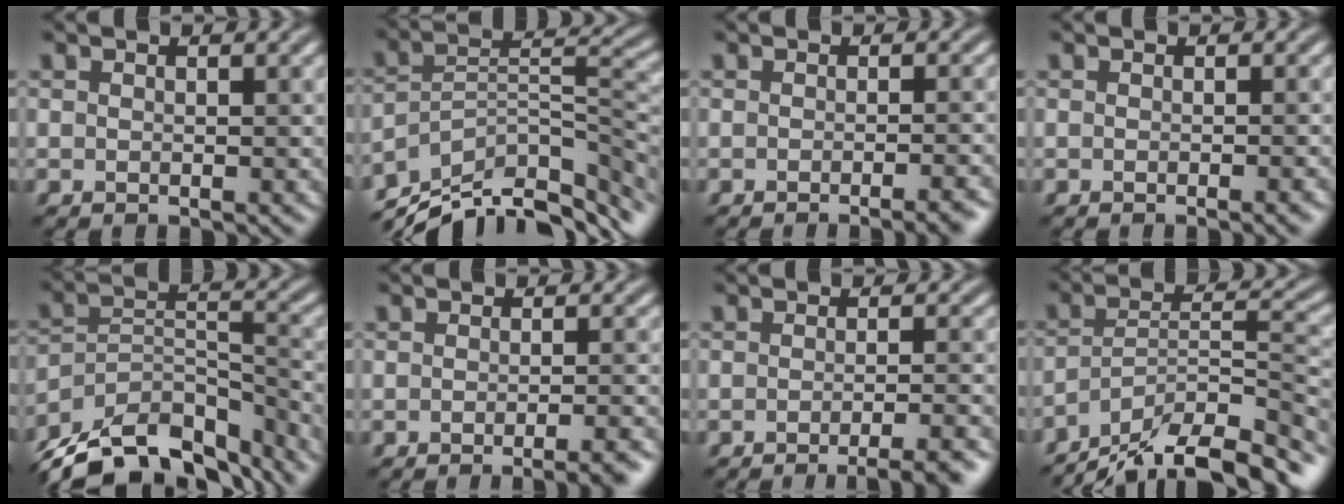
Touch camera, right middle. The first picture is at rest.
{"total": 11.7, "force": [-9.5, 4.1, 5.6], "torque": [-0.102, 0.012, -0.152]}
{"total": 3.7, "force": [-2.0, 1.1, 2.9], "torque": [-0.018, 0.008, -0.023]}
{"total": 1.6, "force": [-0.7, 0.4, 1.4], "torque": [-0.010, 0.000, -0.011]}
{"total": 15.2, "force": [-12.4, 6.6, 5.8], "torque": [-0.115, 0.001, -0.174]}
{"total": 5.0, "force": [-3.2, 1.5, 3.6], "torque": [-0.025, 0.009, -0.032]}
{"total": 5.7, "force": [-3.6, 1.5, 4.1], "torque": [-0.038, 0.006, -0.042]}
{"total": 12.6, "force": [-10.0, 3.3, 7.0], "torque": [-0.112, 0.016, -0.163]}